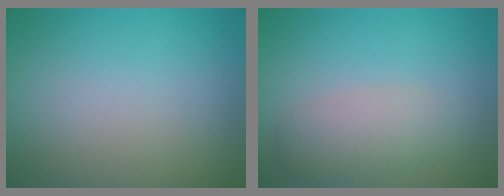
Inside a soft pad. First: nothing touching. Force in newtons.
{"total": 2.9, "press": 2.9, "slide": 0.1}